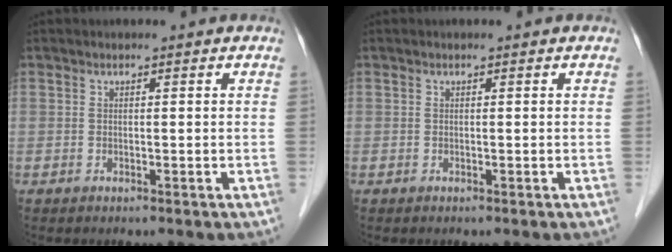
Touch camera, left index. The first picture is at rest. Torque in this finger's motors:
{"motor_torque": [0.02, 0.02, -0.01, 0.00]}